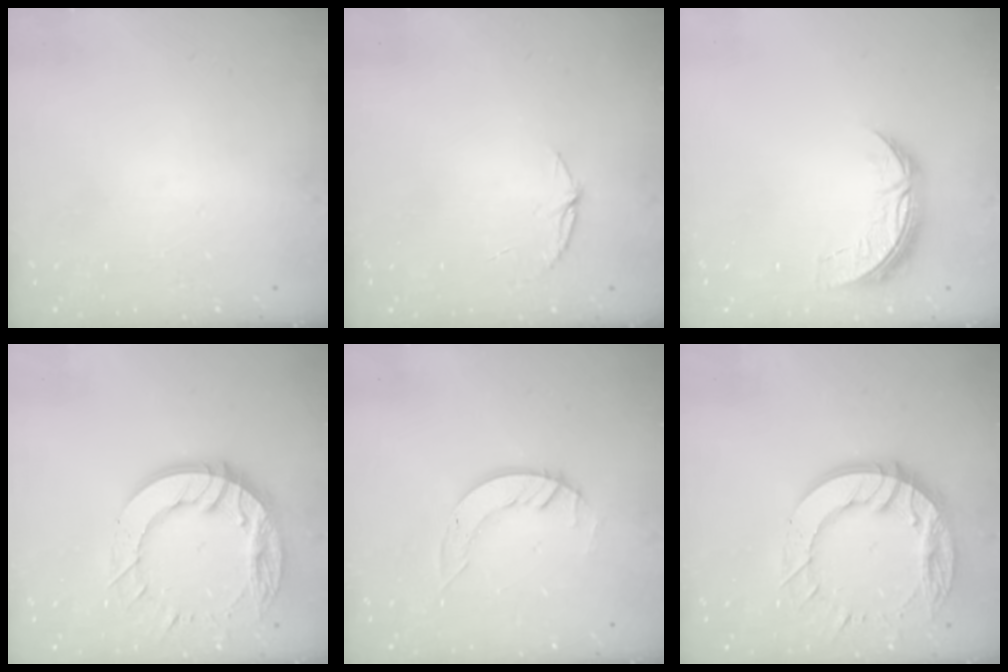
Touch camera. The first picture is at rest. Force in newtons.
{"total": 4.8, "press": 4.8, "slide": 0.5}
{"total": 7.8, "press": 7.8, "slide": 0.3}
{"total": 16.7, "press": 16.6, "slide": 1.6}
{"total": 4.8, "press": 4.8, "slide": 0.3}
{"total": 16.7, "press": 16.6, "slide": 1.6}